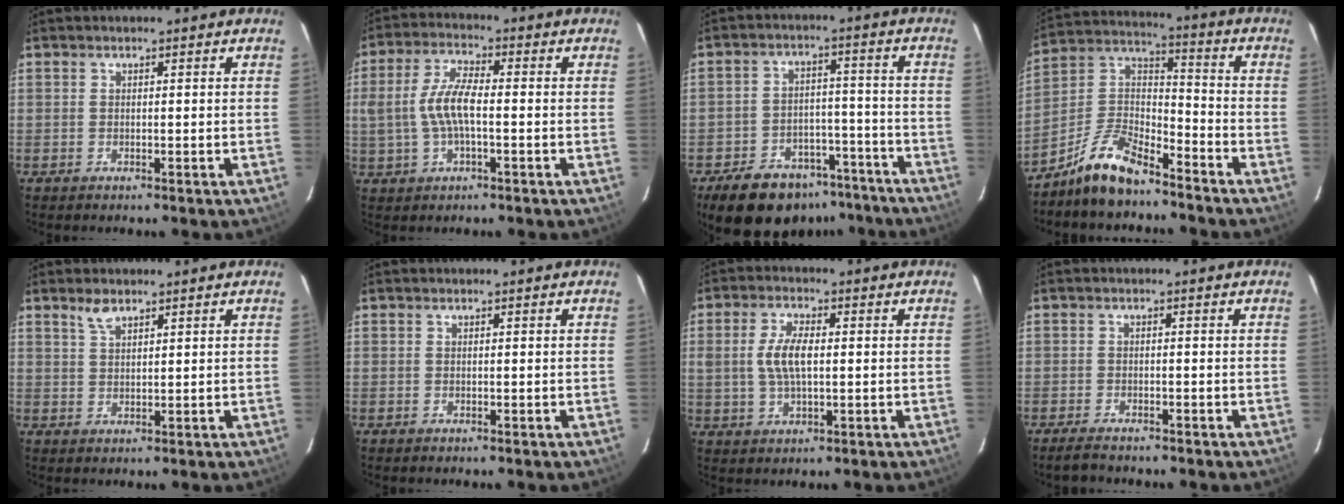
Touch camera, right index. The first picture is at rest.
{"total": 8.2, "force": [-0.9, 3.1, 7.6], "torque": [-0.155, 0.008, -0.013]}
{"total": 17.1, "force": [-13.0, 8.9, 6.5], "torque": [-0.142, 0.032, -0.171]}
{"total": 11.8, "force": [-8.8, 4.2, 6.6], "torque": [-0.152, 0.030, -0.172]}
{"total": 2.7, "force": [2.1, 1.0, 1.4], "torque": [-0.027, 0.004, 0.041]}
{"total": 0.0}
{"total": 6.6, "force": [0.4, 2.9, 6.0], "torque": [-0.118, 0.004, 0.011]}
{"total": 3.1, "force": [-2.8, 0.7, 1.0], "torque": [-0.033, -0.007, -0.051]}